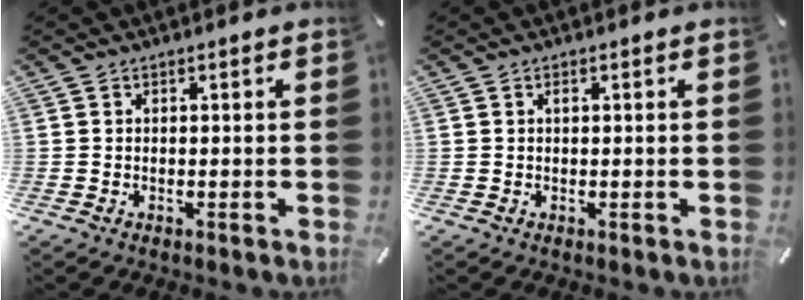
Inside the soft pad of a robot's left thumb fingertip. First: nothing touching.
{"total": 0.6, "force": [0.2, 0.3, 0.5], "torque": [-0.011, 0.001, 0.003]}